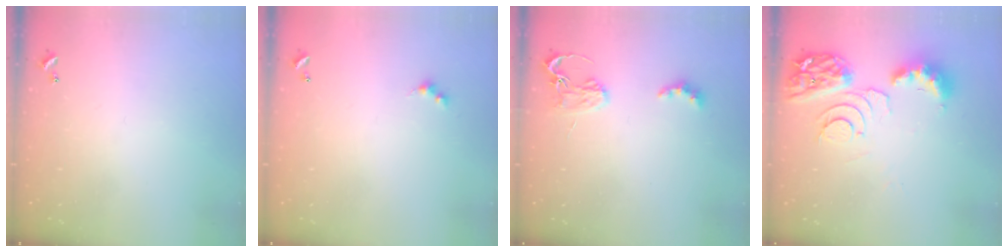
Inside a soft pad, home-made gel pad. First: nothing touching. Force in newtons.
{"total": 1.5, "press": 1.4, "slide": 0.3}
{"total": 2.9, "press": 2.8, "slide": 0.6}
{"total": 10.1, "press": 10.0, "slide": 1.2}